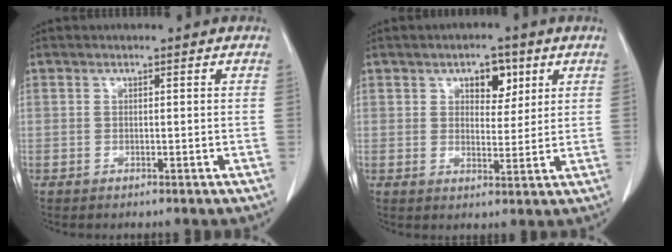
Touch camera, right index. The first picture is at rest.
{"total": 5.1, "force": [2.5, 2.8, 3.5], "torque": [-0.047, 0.007, 0.037]}